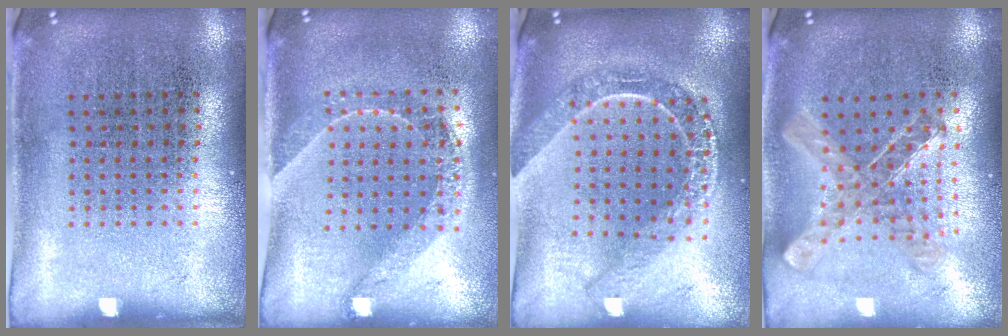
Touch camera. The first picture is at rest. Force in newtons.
{"total": 1.4, "press": 1.2, "slide": 0.7}
{"total": 2.1, "press": 1.8, "slide": 1.1}
{"total": 0.9, "press": 0.9, "slide": 0.1}